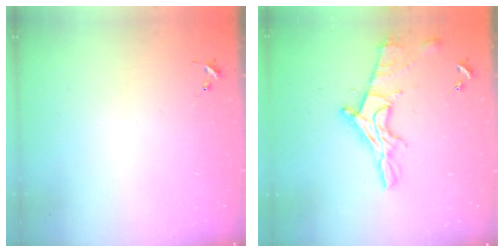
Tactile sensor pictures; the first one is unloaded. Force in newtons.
{"total": 14.1, "press": 14.1, "slide": 1.3}